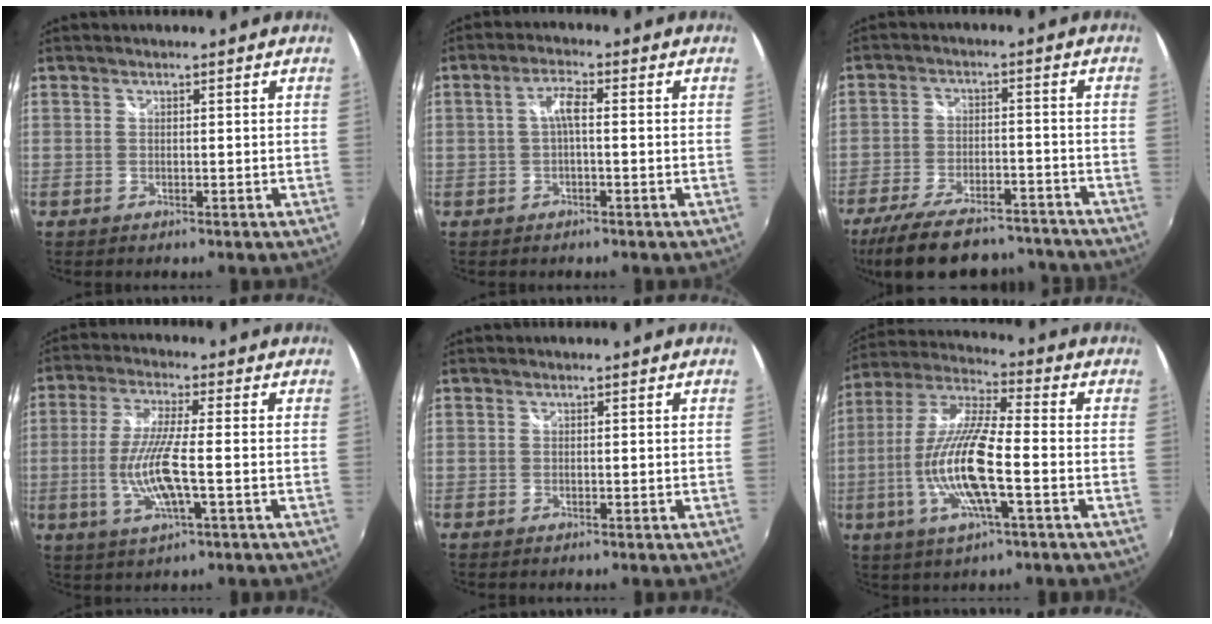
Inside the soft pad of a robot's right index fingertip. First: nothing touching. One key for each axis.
{"total": 3.2, "fx": -0.3, "fy": 0.7, "fz": 3.1, "tx": -0.062, "ty": 0.009, "tz": -0.004}
{"total": 20.9, "fx": -17.8, "fy": 7.0, "fz": 8.4, "tx": -0.178, "ty": -0.002, "tz": -0.251}
{"total": 10.0, "fx": -2.1, "fy": 1.4, "fz": 9.7, "tx": -0.196, "ty": -0.011, "tz": -0.039}
{"total": 0.0}
{"total": 15.9, "fx": -4.1, "fy": 2.8, "fz": 15.1, "tx": -0.300, "ty": -0.011, "tz": -0.080}